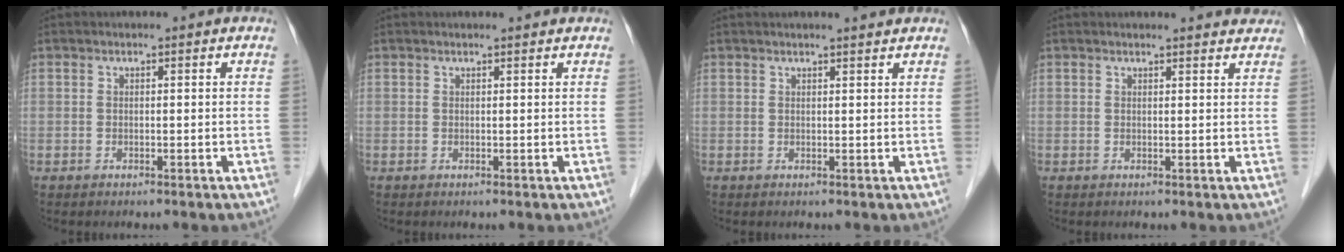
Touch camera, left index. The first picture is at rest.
{"total": 1.3, "force": [1.2, 0.0, 0.1], "torque": [-0.010, 0.003, 0.015]}
{"total": 2.6, "force": [2.4, -0.1, 0.8], "torque": [-0.014, 0.008, 0.029]}
{"total": 4.9, "force": [4.9, 0.5, 0.5], "torque": [-0.004, -0.002, 0.038]}